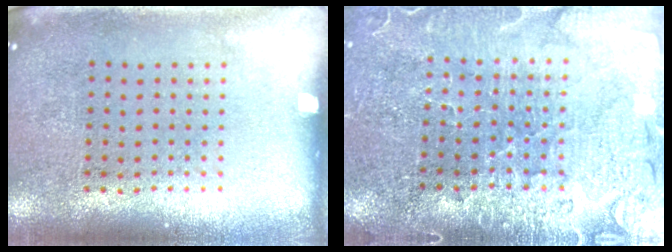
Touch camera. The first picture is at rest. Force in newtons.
{"total": 3.5, "press": 3.4, "slide": 1.0}